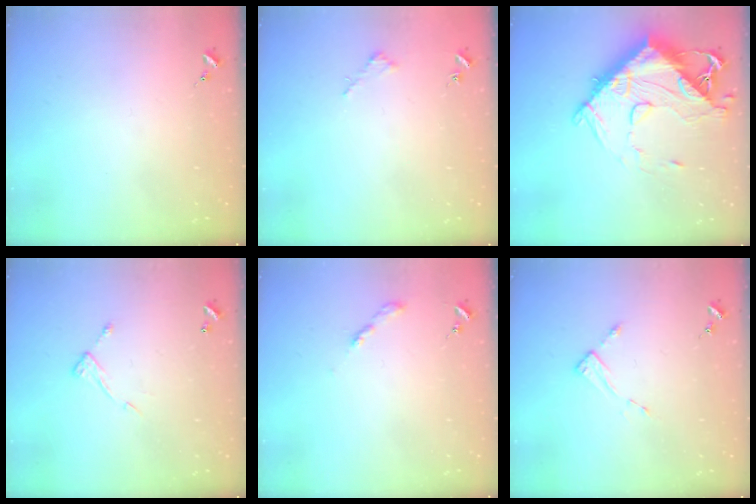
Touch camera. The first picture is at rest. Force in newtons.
{"total": 1.9, "press": 1.9, "slide": 0.2}
{"total": 19.8, "press": 19.7, "slide": 2.2}
{"total": 6.4, "press": 6.4, "slide": 0.7}
{"total": 2.6, "press": 2.6, "slide": 0.3}
{"total": 2.8, "press": 2.7, "slide": 0.3}